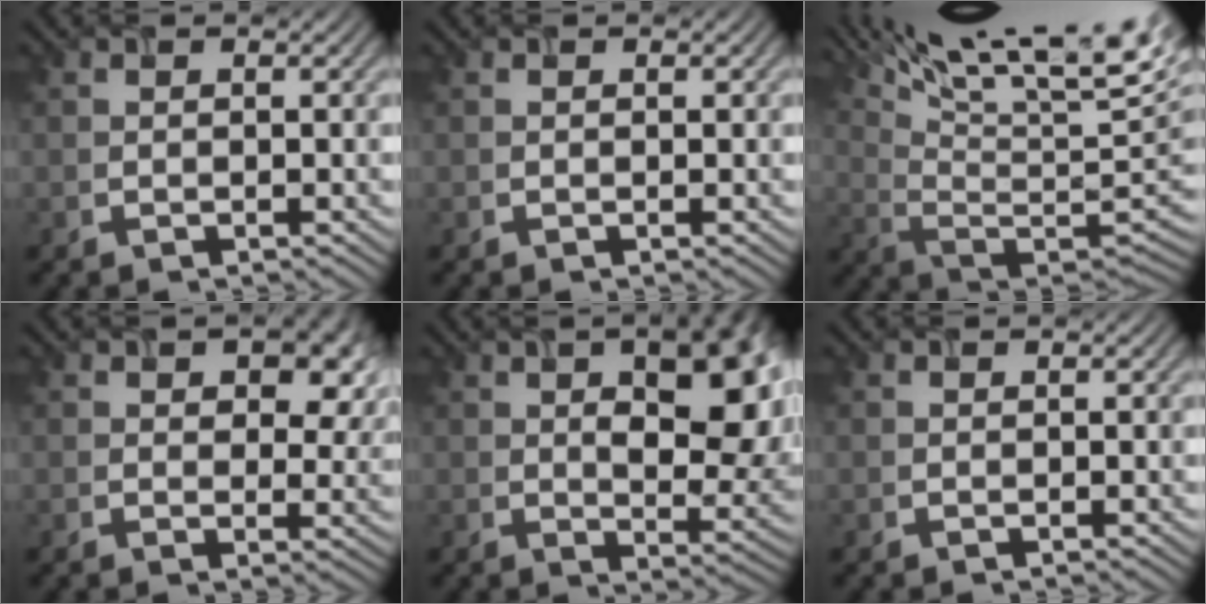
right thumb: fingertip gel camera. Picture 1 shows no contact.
{"total": 0.0}
{"total": 17.8, "force": [10.4, 4.6, 13.7], "torque": [-0.228, 0.005, 0.168]}
{"total": 8.1, "force": [3.6, 4.9, 5.3], "torque": [-0.083, -0.003, 0.067]}
{"total": 14.4, "force": [3.4, 7.4, 11.9], "torque": [-0.146, 0.011, 0.045]}
{"total": 0.0}